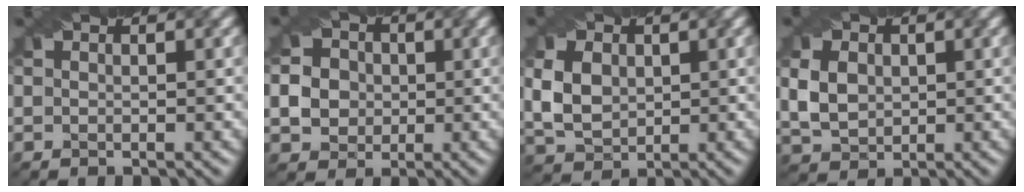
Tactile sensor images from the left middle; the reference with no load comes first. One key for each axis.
{"total": 5.6, "fx": 0.2, "fy": 5.2, "fz": 2.1, "tx": -0.045, "ty": 0.028, "tz": 0.002}
{"total": 4.4, "fx": 0.6, "fy": 3.4, "fz": 2.7, "tx": -0.071, "ty": 0.002, "tz": 0.016}
{"total": 3.6, "fx": 0.4, "fy": 2.9, "fz": 2.1, "tx": -0.059, "ty": 0.003, "tz": 0.012}